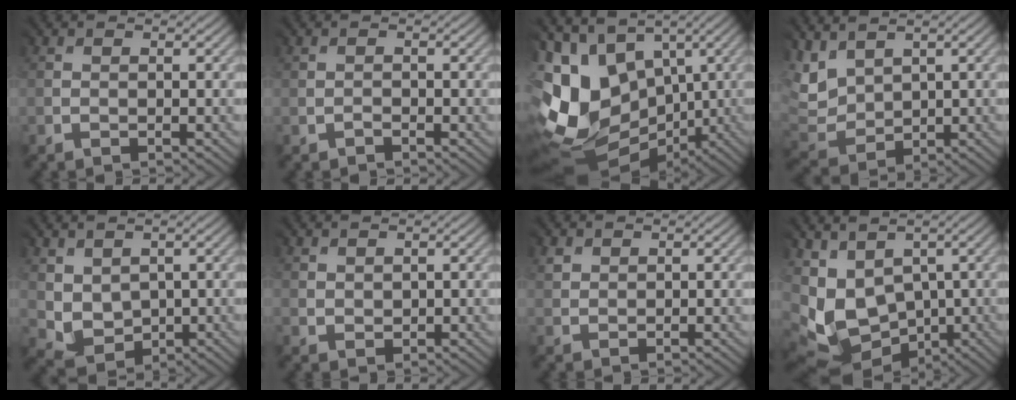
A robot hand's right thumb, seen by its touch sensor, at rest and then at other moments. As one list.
[{"total": 1.1, "force": [-0.5, -0.5, -0.9], "torque": [0.015, 0.000, -0.010]}, {"total": 15.8, "force": [0.4, 11.9, 10.4], "torque": [-0.237, -0.024, 0.046]}, {"total": 6.0, "force": [4.2, 3.7, 2.2], "torque": [-0.111, 0.009, 0.085]}, {"total": 3.1, "force": [1.2, 2.8, 0.8], "torque": [-0.054, -0.015, 0.028]}, {"total": 1.6, "force": [1.4, 0.6, -0.5], "torque": [-0.005, 0.000, 0.028]}, {"total": 1.8, "force": [1.4, 0.8, -0.8], "torque": [0.000, 0.000, 0.029]}, {"total": 9.6, "force": [0.7, 7.8, 5.6], "torque": [-0.168, -0.015, 0.046]}]